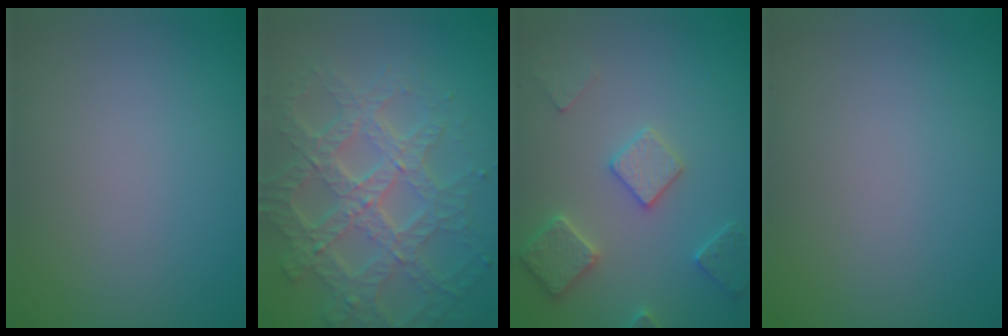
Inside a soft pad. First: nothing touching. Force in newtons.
{"total": 7.8, "press": 5.8, "slide": 5.3}
{"total": 3.5, "press": 3.4, "slide": 0.9}
{"total": 0.0}